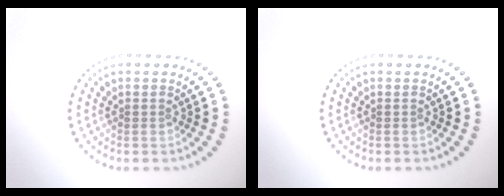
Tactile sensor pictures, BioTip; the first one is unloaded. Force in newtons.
{"total": 0.0}